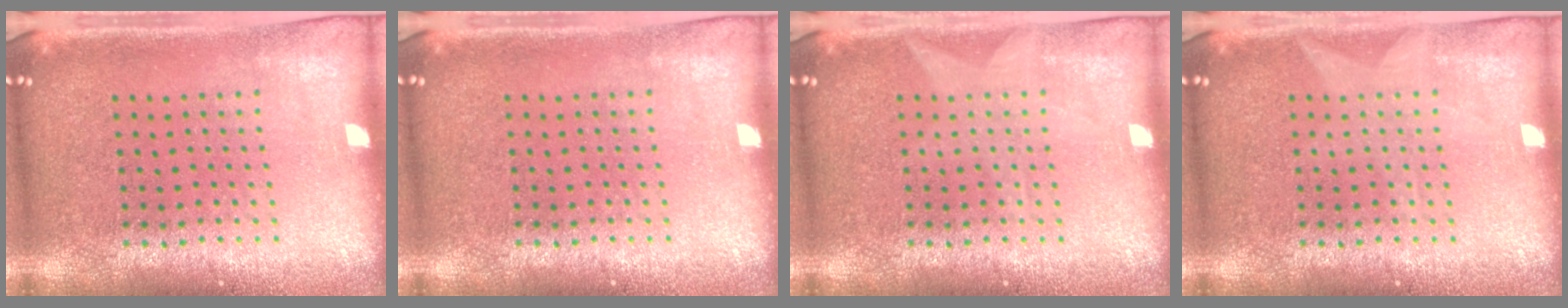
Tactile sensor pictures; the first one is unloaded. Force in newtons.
{"total": 0.0}
{"total": 0.8, "press": 0.8, "slide": 0.1}
{"total": 0.8, "press": 0.8, "slide": 0.1}